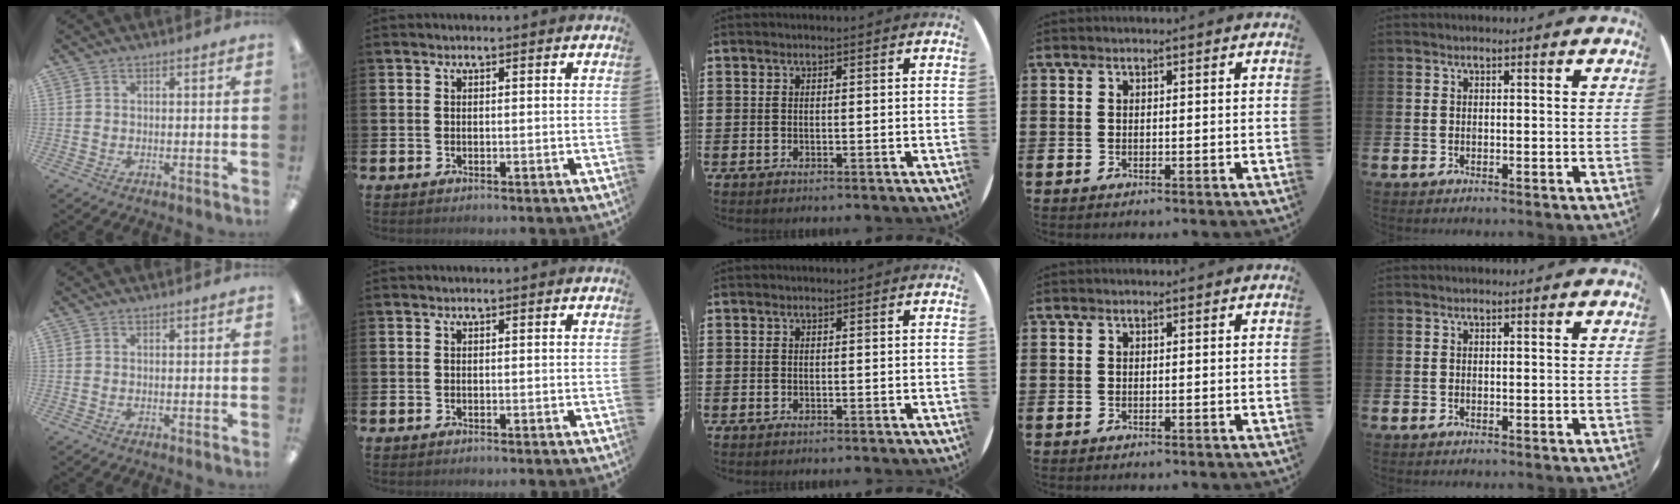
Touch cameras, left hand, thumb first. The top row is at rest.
{}